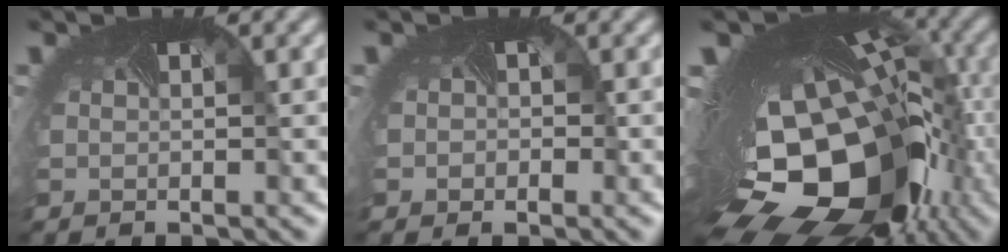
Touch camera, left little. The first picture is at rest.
{"total": 1.2, "force": [0.1, 1.2, 0.3], "torque": [-0.002, -0.006, -0.002]}
{"total": 21.5, "force": [-5.8, 13.9, 15.3], "torque": [-0.286, -0.038, -0.093]}